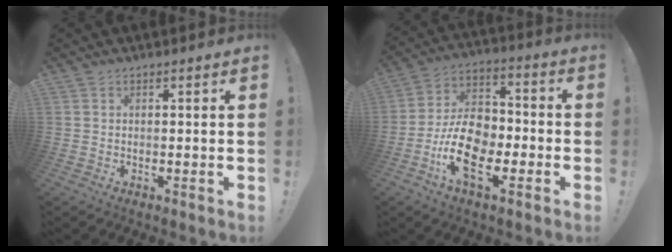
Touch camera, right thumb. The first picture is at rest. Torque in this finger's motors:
{"motor_torque": [0.79, 1.00, 1.47, -1.31, 0.17]}